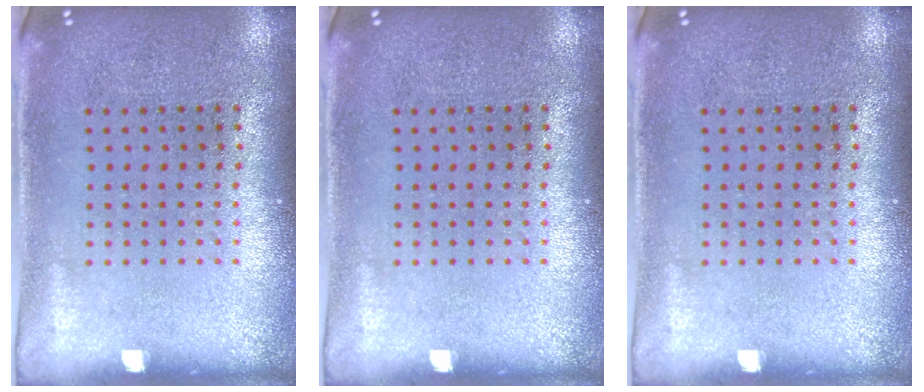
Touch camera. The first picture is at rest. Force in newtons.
{"total": 0.0}
{"total": 0.0}